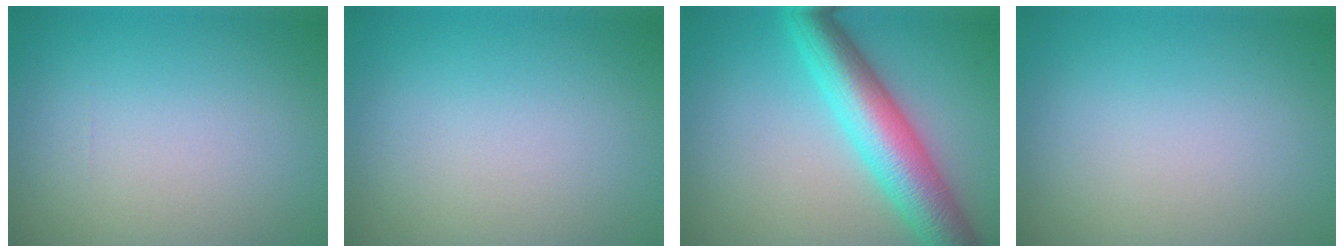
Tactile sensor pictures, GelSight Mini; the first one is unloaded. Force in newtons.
{"total": 0.0}
{"total": 7.2, "press": 7.2, "slide": 0.1}
{"total": 0.0}